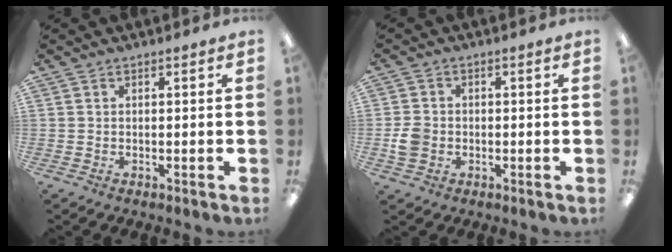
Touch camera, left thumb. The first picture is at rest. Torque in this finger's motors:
{"motor_torque": [0.02, 1.28, 0.20, -0.39, 0.00]}